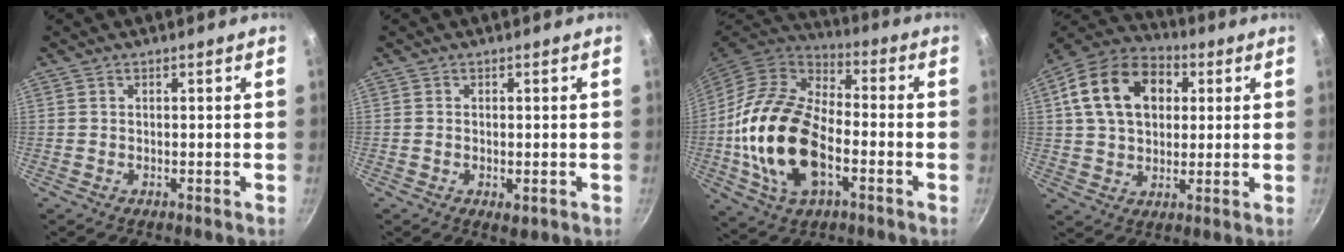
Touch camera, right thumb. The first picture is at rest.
{"total": 2.2, "force": [-0.5, 1.2, 1.8], "torque": [-0.027, -0.007, -0.006]}
{"total": 21.6, "force": [-4.2, 12.9, 16.8], "torque": [-0.307, 0.025, -0.083]}
{"total": 17.6, "force": [4.6, 12.5, 11.6], "torque": [-0.182, 0.019, 0.065]}